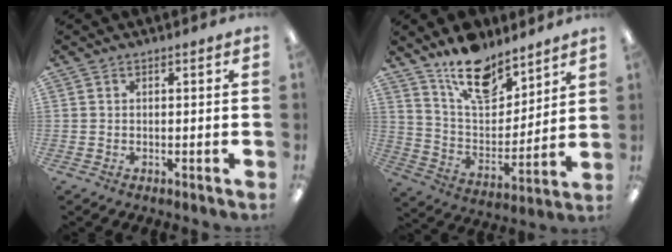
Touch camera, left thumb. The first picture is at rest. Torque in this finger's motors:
{"motor_torque": [2.16, 0.95, 1.42, -1.35, 0.13]}